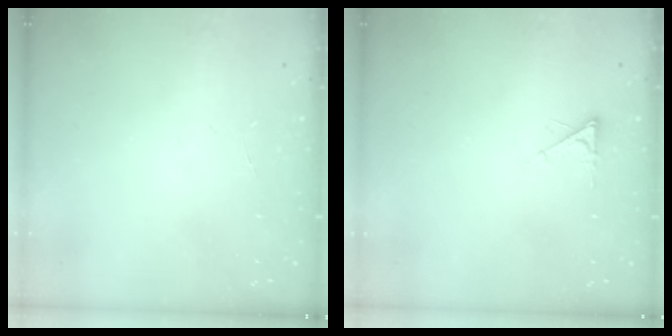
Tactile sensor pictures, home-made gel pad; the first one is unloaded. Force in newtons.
{"total": 2.6, "press": 2.6, "slide": 0.4}